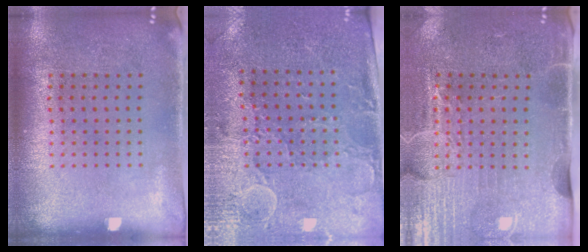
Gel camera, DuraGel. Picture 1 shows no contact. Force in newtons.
{"total": 2.9, "press": 2.6, "slide": 1.3}
{"total": 4.4, "press": 3.8, "slide": 2.1}